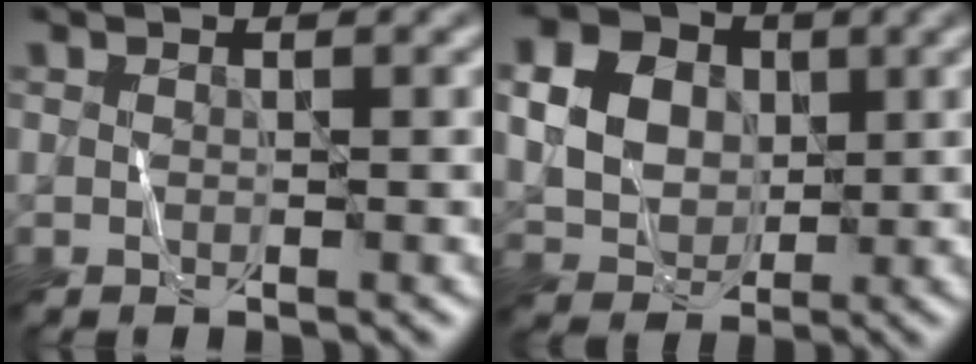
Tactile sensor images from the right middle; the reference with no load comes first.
{"total": 9.5, "force": [2.3, 8.0, 4.6], "torque": [-0.107, 0.025, 0.044]}